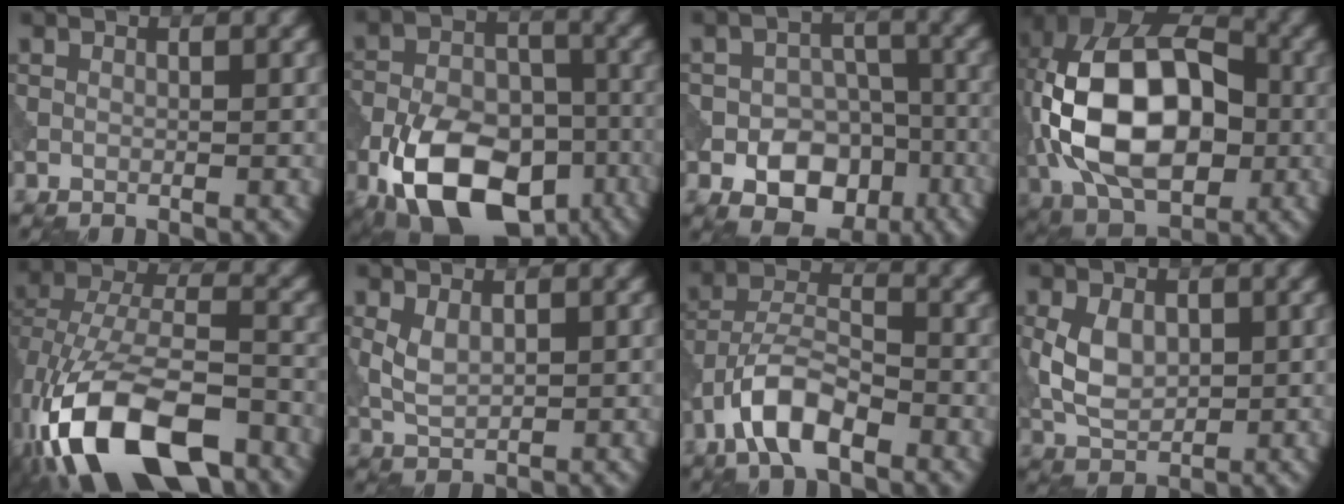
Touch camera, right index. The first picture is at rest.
{"total": 14.5, "force": [-7.4, 8.1, 9.4], "torque": [-0.188, -0.030, -0.128]}
{"total": 9.7, "force": [-4.6, 7.2, 4.6], "torque": [-0.040, -0.010, -0.088]}
{"total": 15.8, "force": [-0.8, 10.2, 12.1], "torque": [-0.216, 0.013, -0.029]}
{"total": 15.8, "force": [-8.3, 8.2, 10.7], "torque": [-0.216, -0.021, -0.139]}
{"total": 2.4, "force": [0.4, 1.3, 1.9], "torque": [-0.048, -0.003, 0.014]}
{"total": 6.5, "force": [-3.7, 2.7, 4.6], "torque": [-0.078, 0.009, -0.077]}
{"total": 4.5, "force": [0.2, 3.0, 3.3], "torque": [-0.074, -0.002, 0.007]}